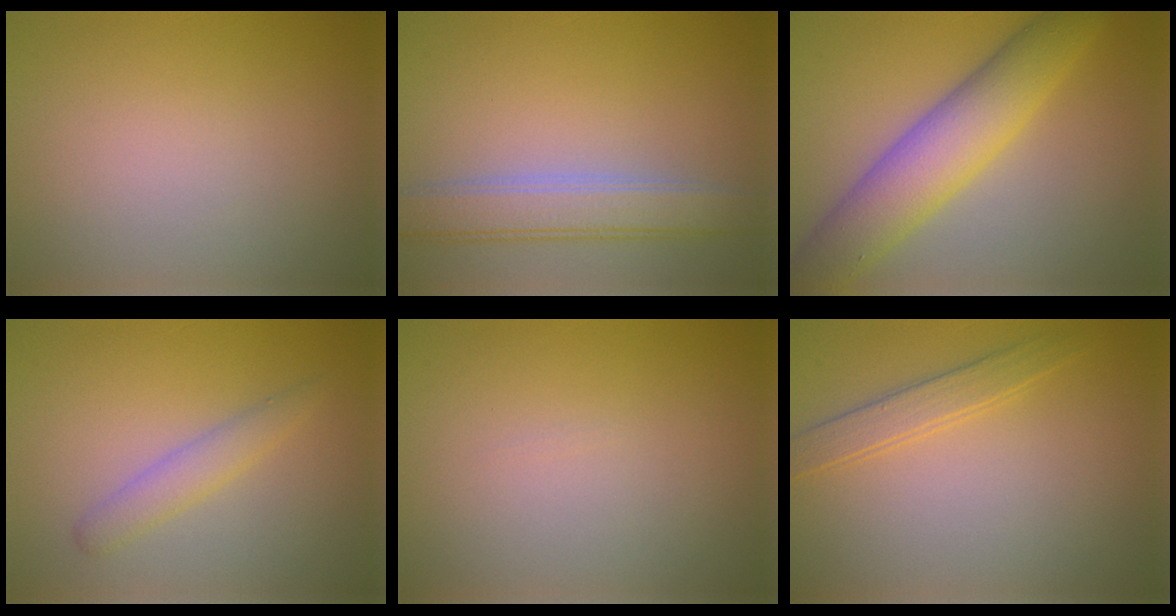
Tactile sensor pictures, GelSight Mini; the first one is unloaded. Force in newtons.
{"total": 4.3, "press": 4.3, "slide": 0.4}
{"total": 7.4, "press": 7.4, "slide": 0.2}
{"total": 2.0, "press": 2.0, "slide": 0.0}
{"total": 0.0}
{"total": 2.1, "press": 2.1, "slide": 0.1}